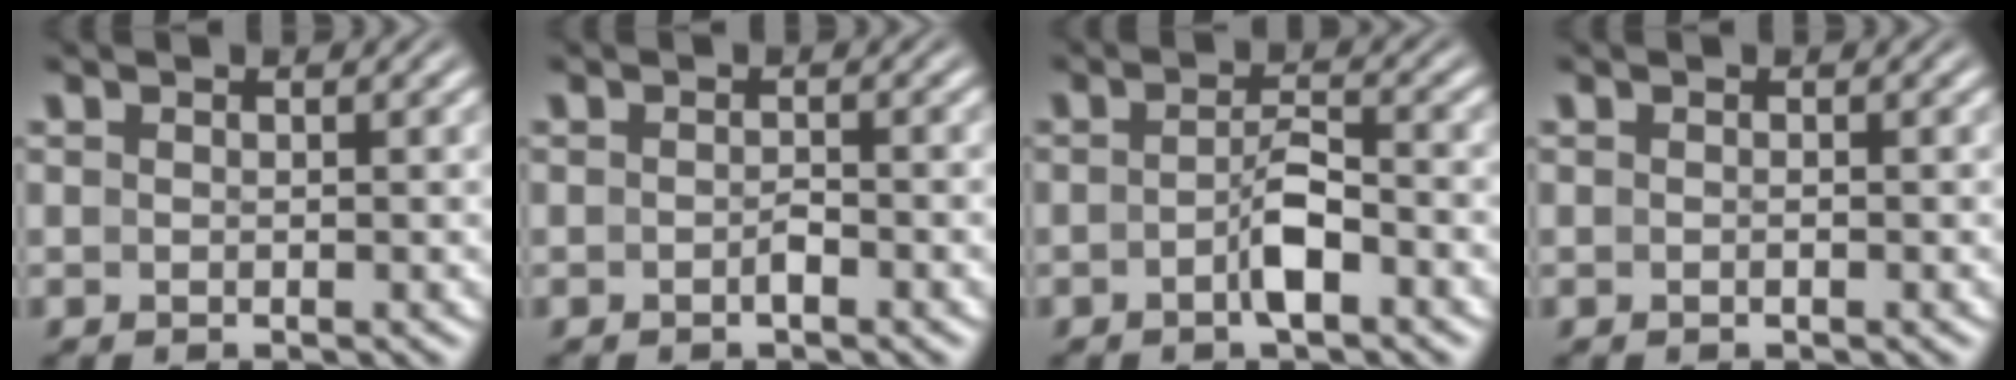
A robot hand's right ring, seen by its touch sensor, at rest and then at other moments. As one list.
[{"total": 0.8, "force": [-0.7, -0.1, 0.4], "torque": [-0.007, 0.001, -0.012]}, {"total": 2.5, "force": [-1.4, 0.4, 2.1], "torque": [-0.026, -0.002, -0.025]}, {"total": 0.0}]